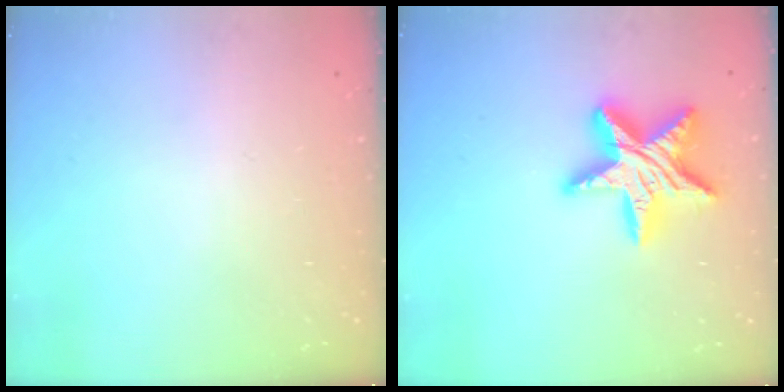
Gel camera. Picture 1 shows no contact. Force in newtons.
{"total": 18.7, "press": 18.6, "slide": 1.3}